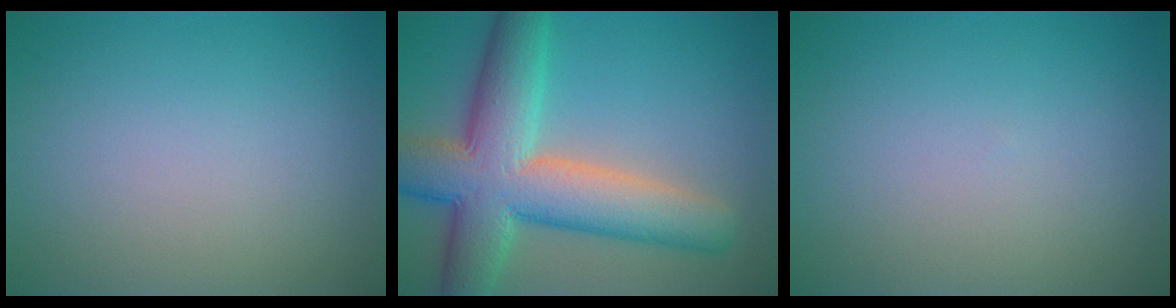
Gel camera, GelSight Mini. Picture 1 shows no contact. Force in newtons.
{"total": 10.8, "press": 10.8, "slide": 0.4}
{"total": 0.0}